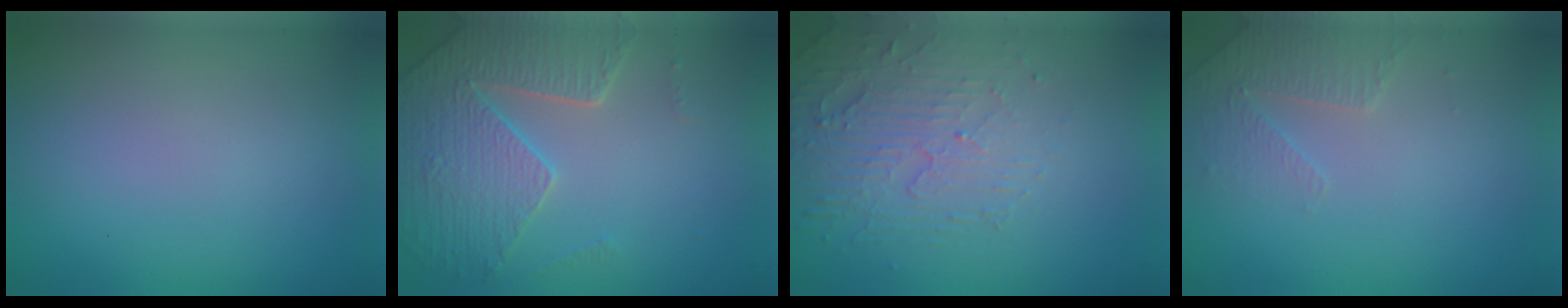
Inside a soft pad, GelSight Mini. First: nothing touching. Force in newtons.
{"total": 5.1, "press": 4.6, "slide": 2.1}
{"total": 5.0, "press": 3.3, "slide": 3.7}
{"total": 2.3, "press": 2.2, "slide": 0.6}